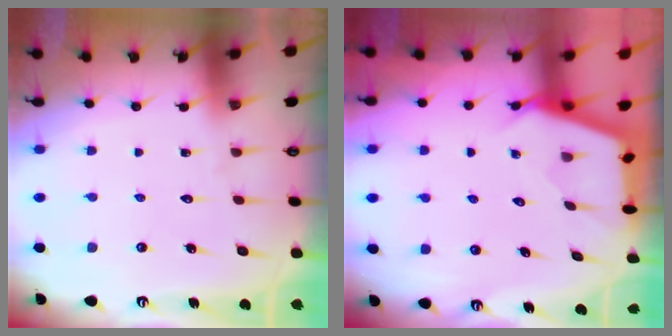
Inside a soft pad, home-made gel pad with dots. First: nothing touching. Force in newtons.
{"total": 2.6, "press": 2.6, "slide": 0.3}